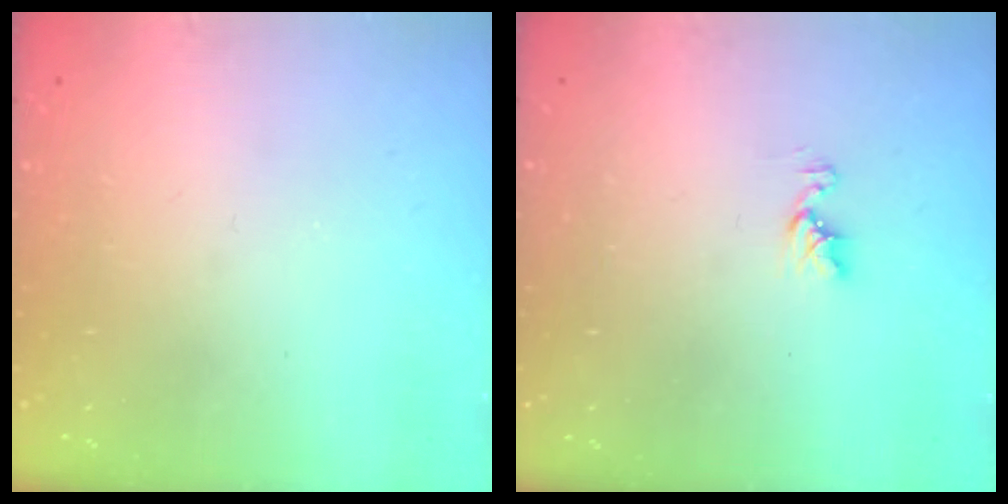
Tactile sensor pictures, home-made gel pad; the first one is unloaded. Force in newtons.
{"total": 5.1, "press": 5.1, "slide": 0.6}